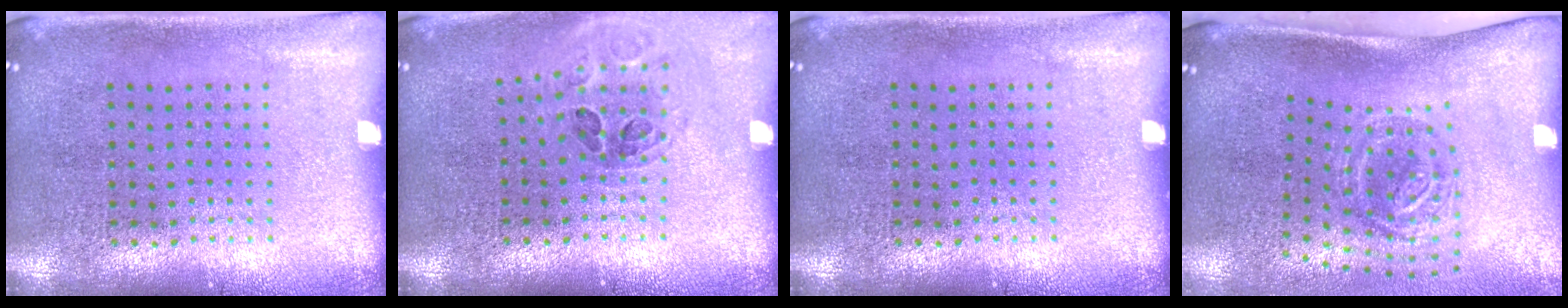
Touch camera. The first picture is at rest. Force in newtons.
{"total": 1.0, "press": 1.0, "slide": 0.1}
{"total": 0.0}
{"total": 1.9, "press": 1.2, "slide": 1.5}